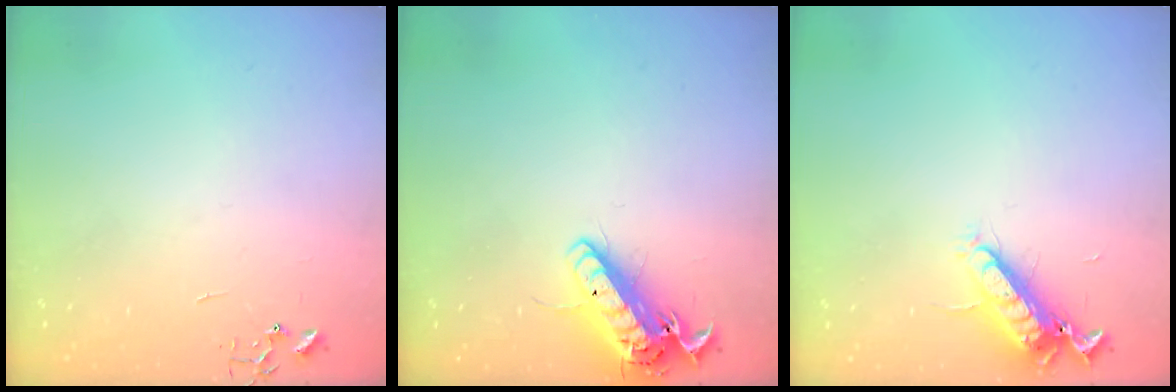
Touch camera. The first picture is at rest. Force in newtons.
{"total": 15.7, "press": 15.3, "slide": 3.3}
{"total": 13.5, "press": 13.3, "slide": 1.9}